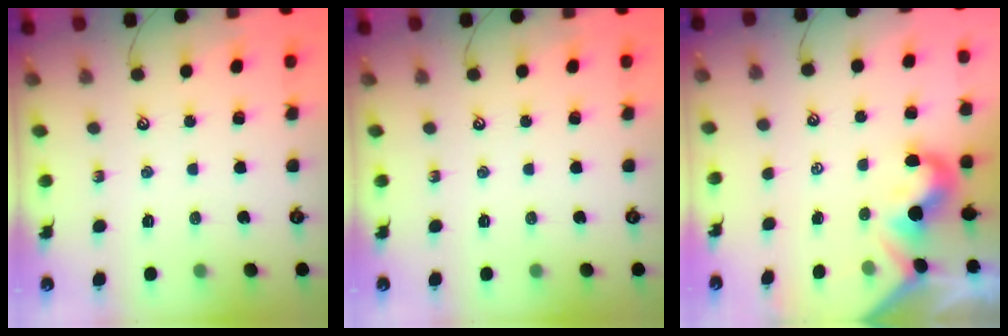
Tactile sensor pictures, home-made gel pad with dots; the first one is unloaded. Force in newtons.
{"total": 0.0}
{"total": 2.0, "press": 1.8, "slide": 0.9}